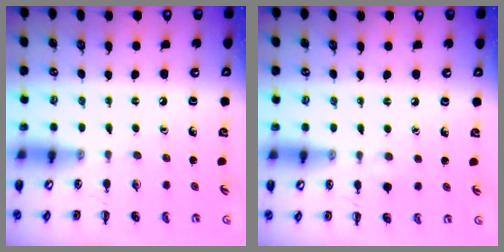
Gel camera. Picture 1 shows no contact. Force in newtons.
{"total": 2.3, "press": 2.1, "slide": 0.9}